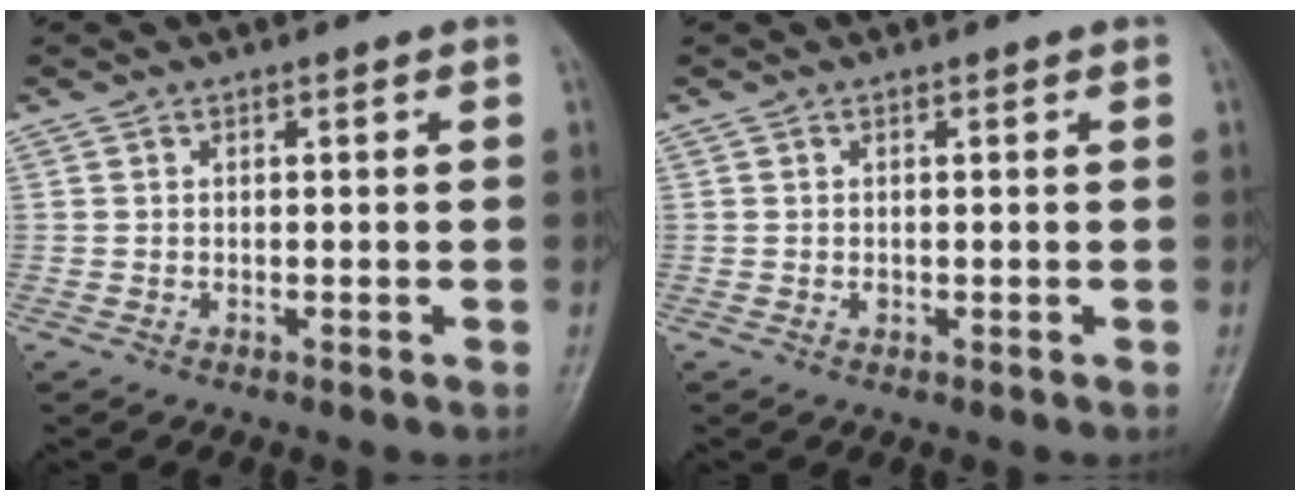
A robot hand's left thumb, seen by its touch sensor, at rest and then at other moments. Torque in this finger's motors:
{"motor_torque": [-0.06, 0.08, -0.04, -0.01, -0.04]}